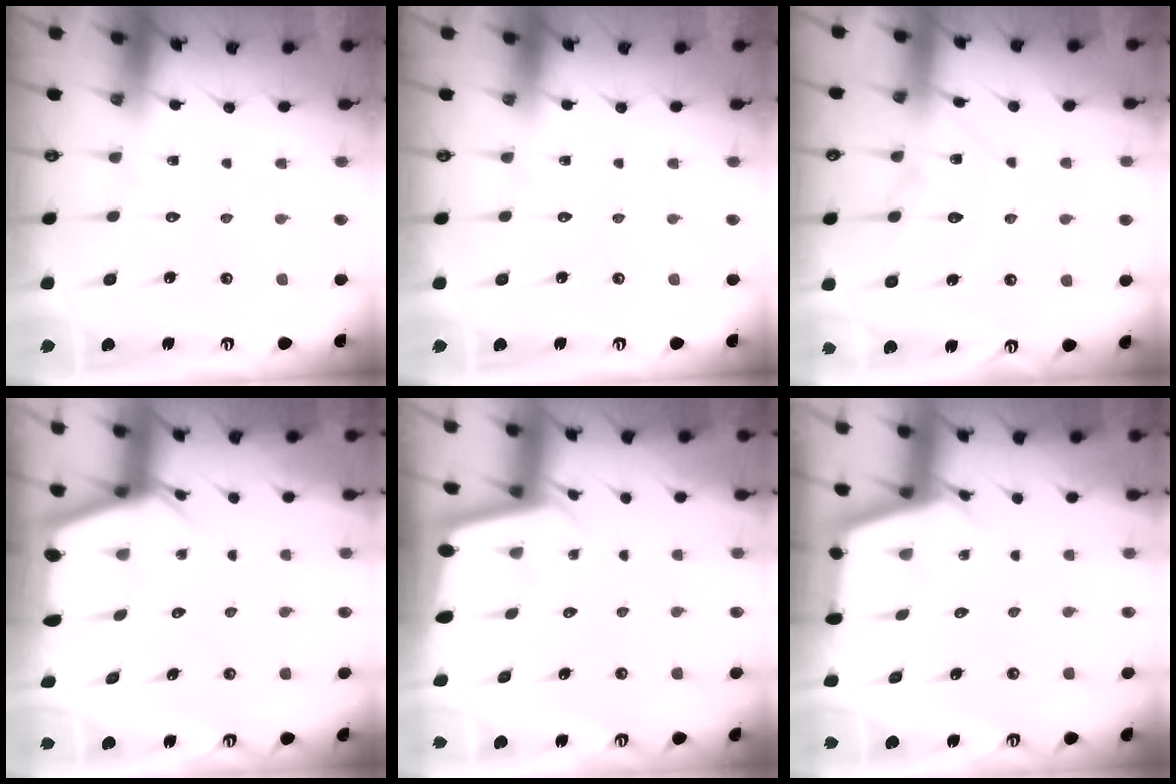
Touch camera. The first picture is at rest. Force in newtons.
{"total": 0.0}
{"total": 11.5, "press": 11.4, "slide": 0.9}
{"total": 3.5, "press": 3.5, "slide": 0.4}
{"total": 1.8, "press": 1.8, "slide": 0.1}
{"total": 2.6, "press": 2.6, "slide": 0.5}